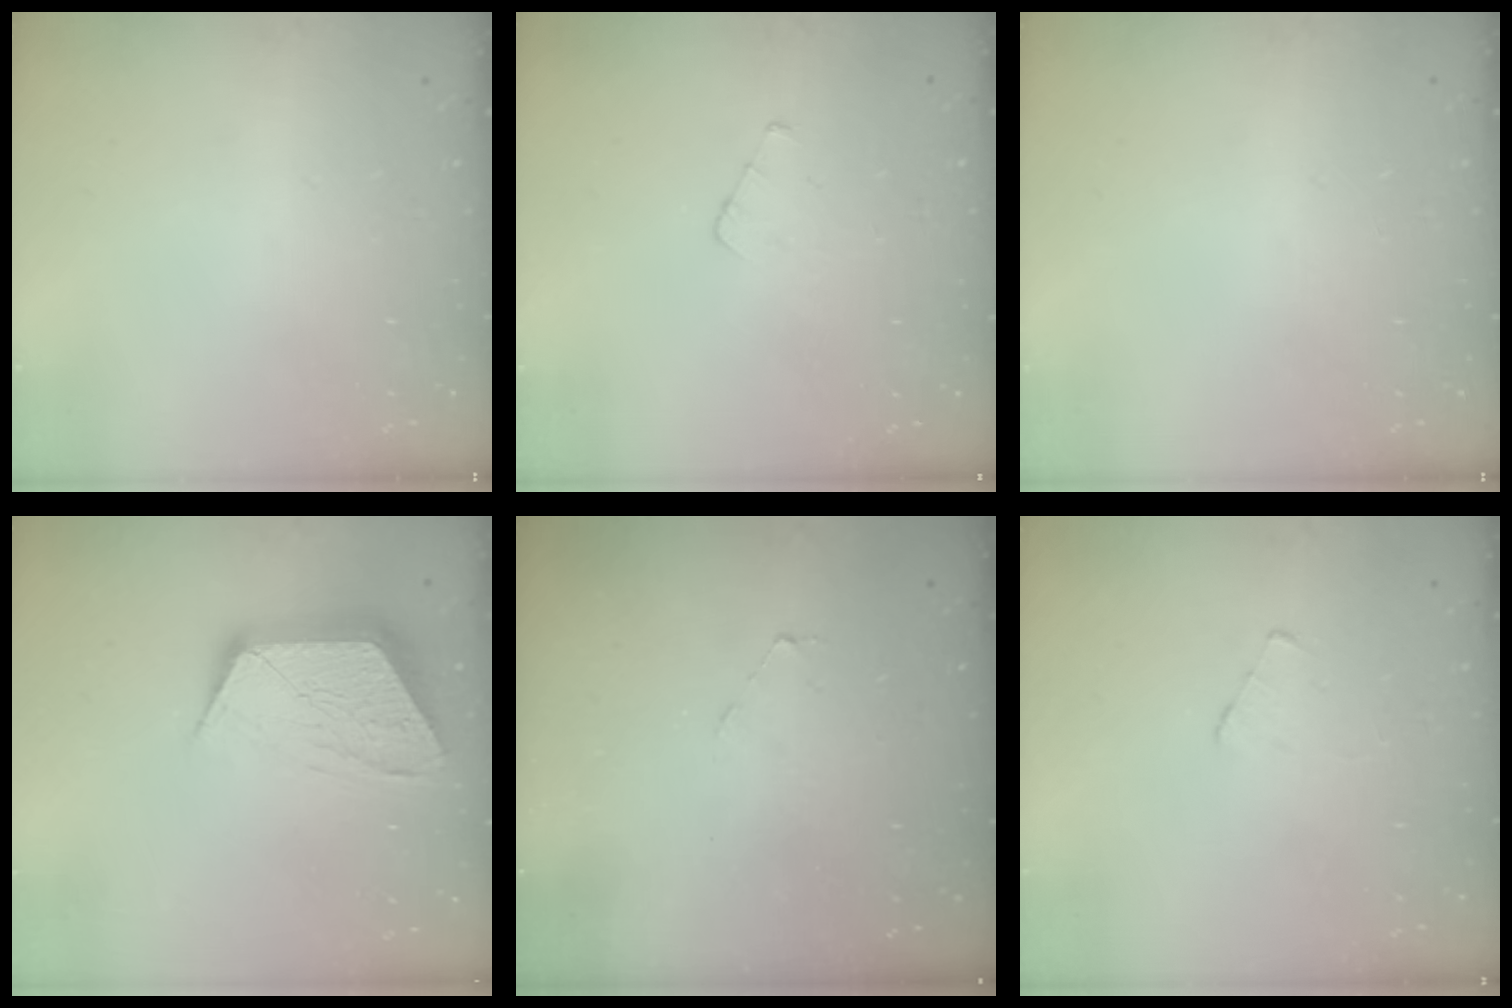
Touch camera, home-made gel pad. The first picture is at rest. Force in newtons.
{"total": 2.4, "press": 2.4, "slide": 0.3}
{"total": 0.0}
{"total": 12.3, "press": 12.2, "slide": 0.7}
{"total": 2.8, "press": 2.8, "slide": 0.2}
{"total": 2.7, "press": 2.7, "slide": 0.3}